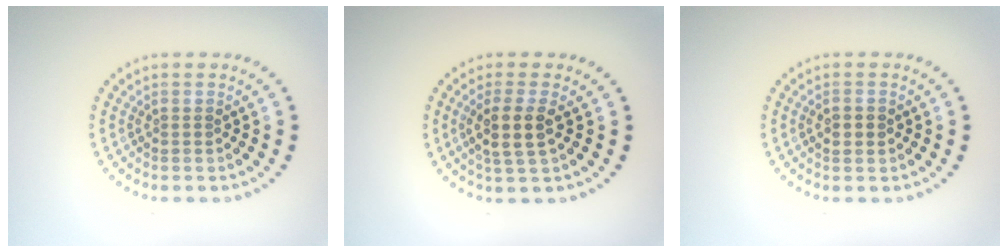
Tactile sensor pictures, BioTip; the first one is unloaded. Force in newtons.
{"total": 2.9, "press": 2.5, "slide": 1.4}
{"total": 1.8, "press": 1.8, "slide": 0.1}